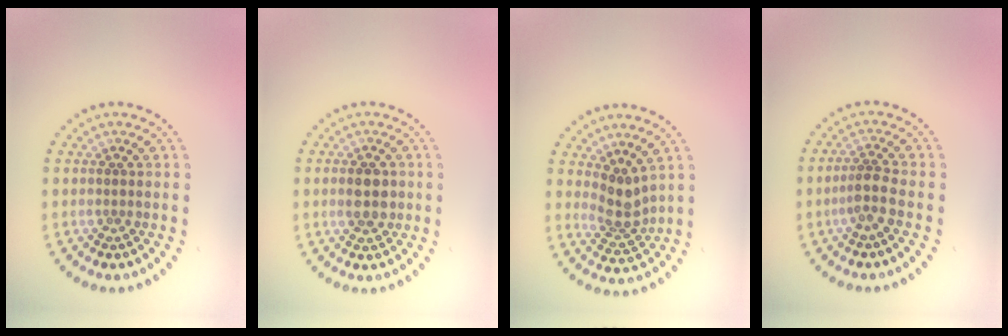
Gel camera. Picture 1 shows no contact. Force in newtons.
{"total": 2.9, "press": 2.9, "slide": 0.1}
{"total": 2.8, "press": 2.2, "slide": 1.8}
{"total": 2.2, "press": 1.7, "slide": 1.4}